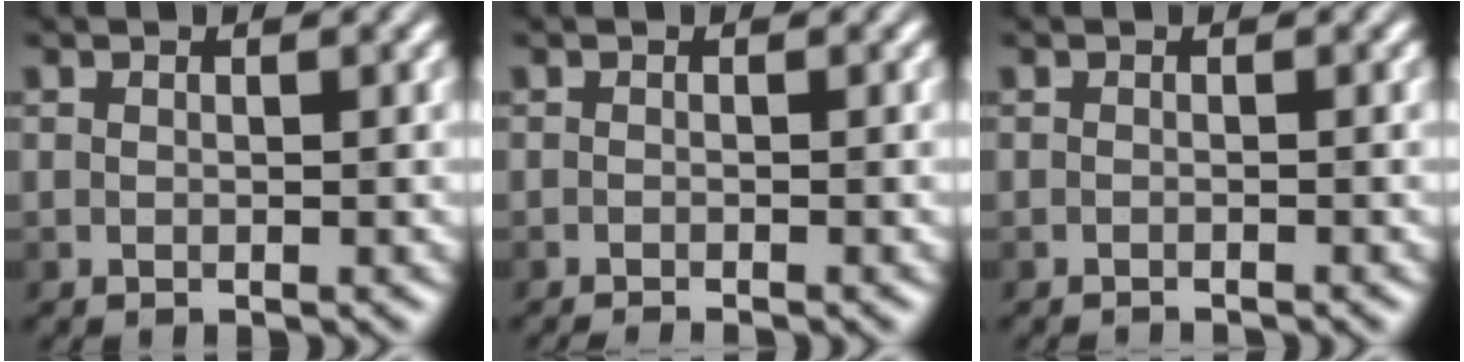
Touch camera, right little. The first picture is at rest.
{"total": 1.5, "force": [-1.3, 0.3, 0.8], "torque": [-0.003, -0.004, -0.025]}
{"total": 1.6, "force": [-1.5, 0.3, 0.5], "torque": [0.007, -0.003, -0.025]}